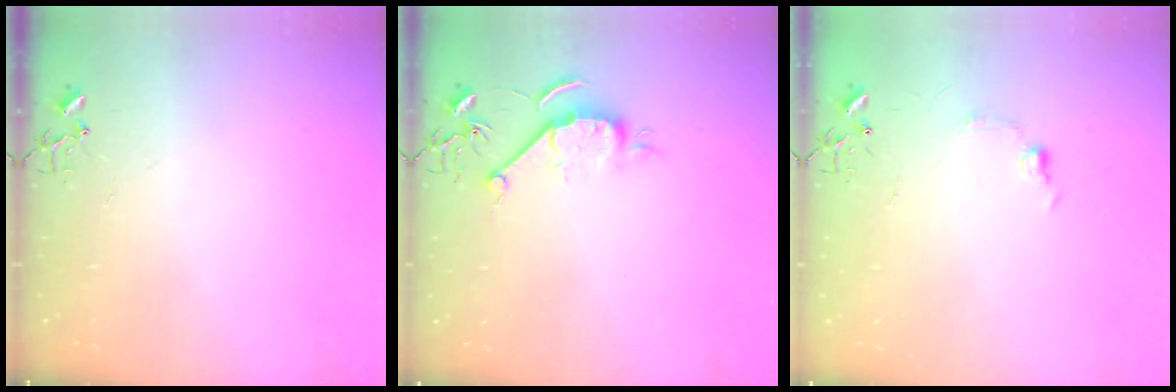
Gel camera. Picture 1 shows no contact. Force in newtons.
{"total": 7.9, "press": 7.9, "slide": 0.9}
{"total": 6.4, "press": 6.3, "slide": 0.9}